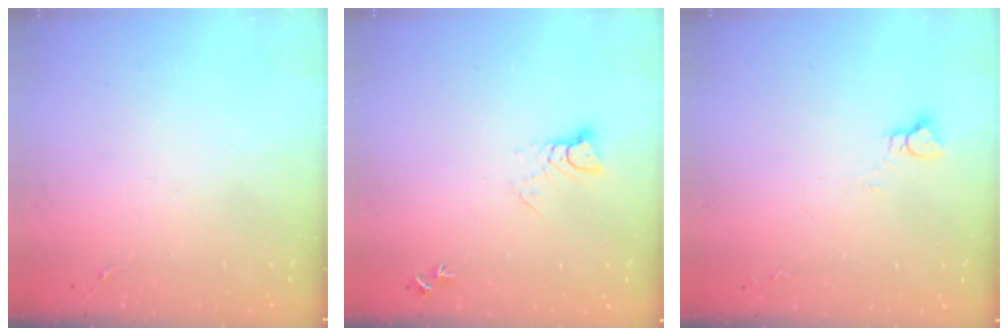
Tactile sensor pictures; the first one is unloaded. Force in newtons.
{"total": 4.6, "press": 4.5, "slide": 0.5}
{"total": 3.6, "press": 3.6, "slide": 0.3}